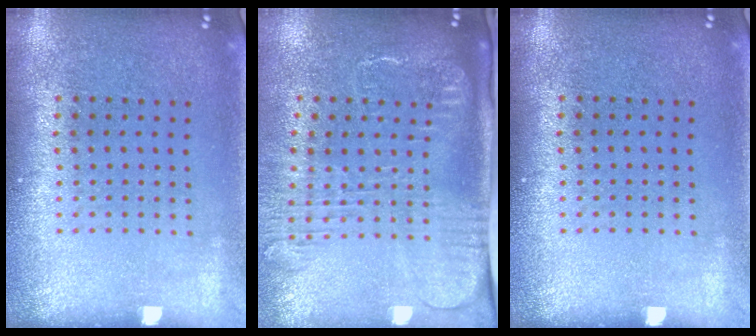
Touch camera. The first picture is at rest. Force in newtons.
{"total": 2.6, "press": 2.0, "slide": 1.7}
{"total": 0.0}